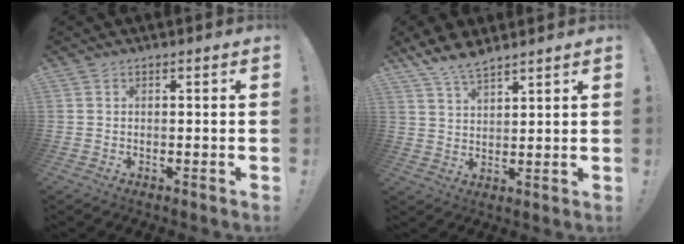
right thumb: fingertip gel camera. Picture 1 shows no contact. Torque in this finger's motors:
{"motor_torque": [-0.28, 1.07, 1.03, 1.06, 0.16]}